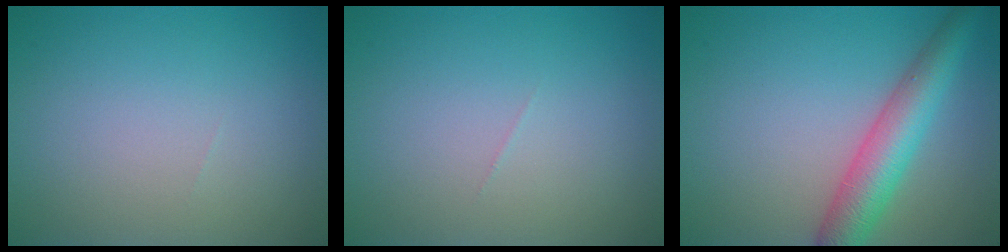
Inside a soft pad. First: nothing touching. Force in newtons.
{"total": 0.0}
{"total": 5.4, "press": 5.4, "slide": 0.2}